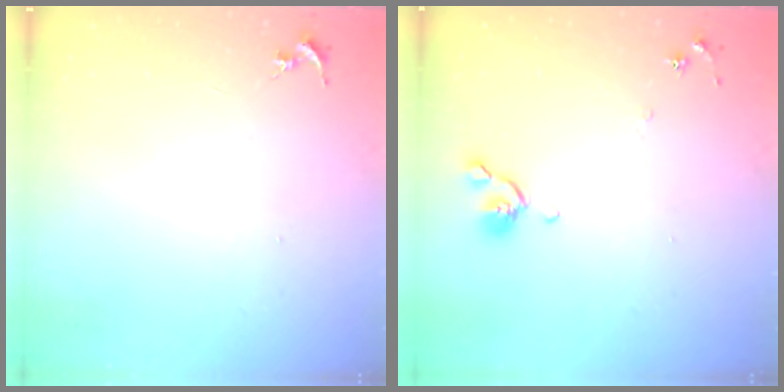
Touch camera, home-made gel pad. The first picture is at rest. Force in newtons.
{"total": 5.4, "press": 5.3, "slide": 1.1}